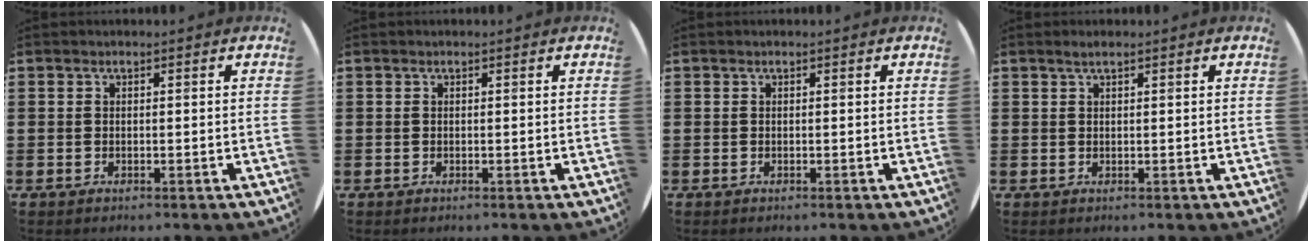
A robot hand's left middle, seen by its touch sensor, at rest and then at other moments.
{"total": 0.0}
{"total": 0.0}
{"total": 0.9, "force": [0.6, 0.0, 0.6], "torque": [-0.012, 0.002, 0.011]}